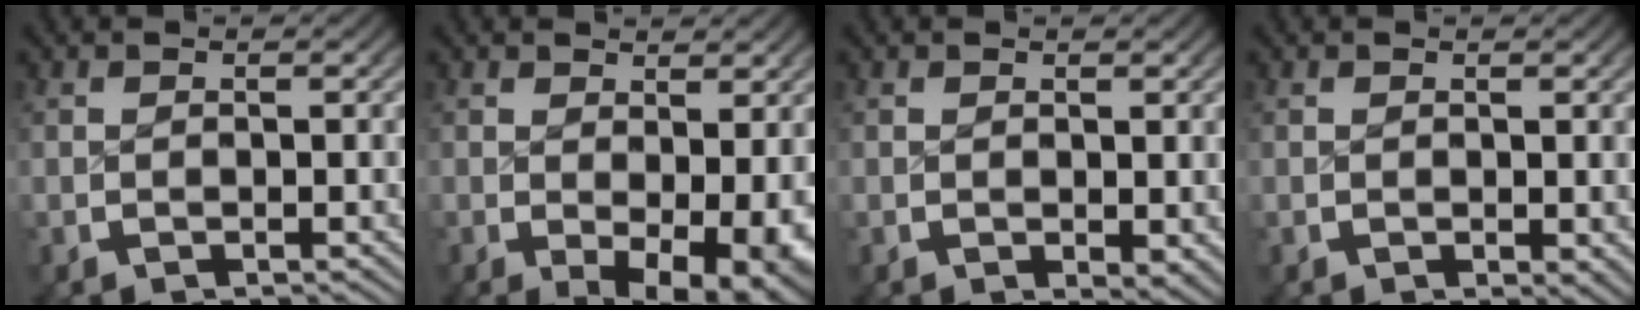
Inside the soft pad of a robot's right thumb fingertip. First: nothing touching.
{"total": 6.1, "force": [-0.6, 3.5, 5.0], "torque": [-0.077, -0.031, 0.004]}
{"total": 1.3, "force": [0.3, 0.8, 1.0], "torque": [-0.006, -0.006, 0.010]}
{"total": 0.9, "force": [0.1, 0.5, 0.7], "torque": [-0.002, -0.004, 0.006]}